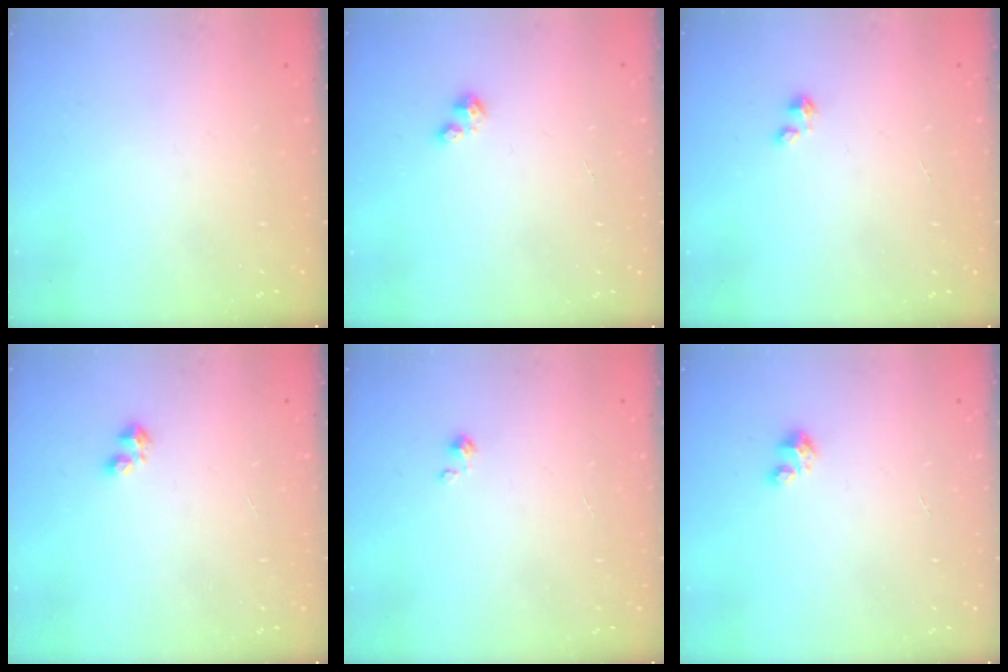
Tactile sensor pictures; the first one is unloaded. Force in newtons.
{"total": 2.1, "press": 2.0, "slide": 0.5}
{"total": 0.0}
{"total": 2.4, "press": 2.3, "slide": 0.6}
{"total": 0.0}
{"total": 1.8, "press": 1.8, "slide": 0.1}